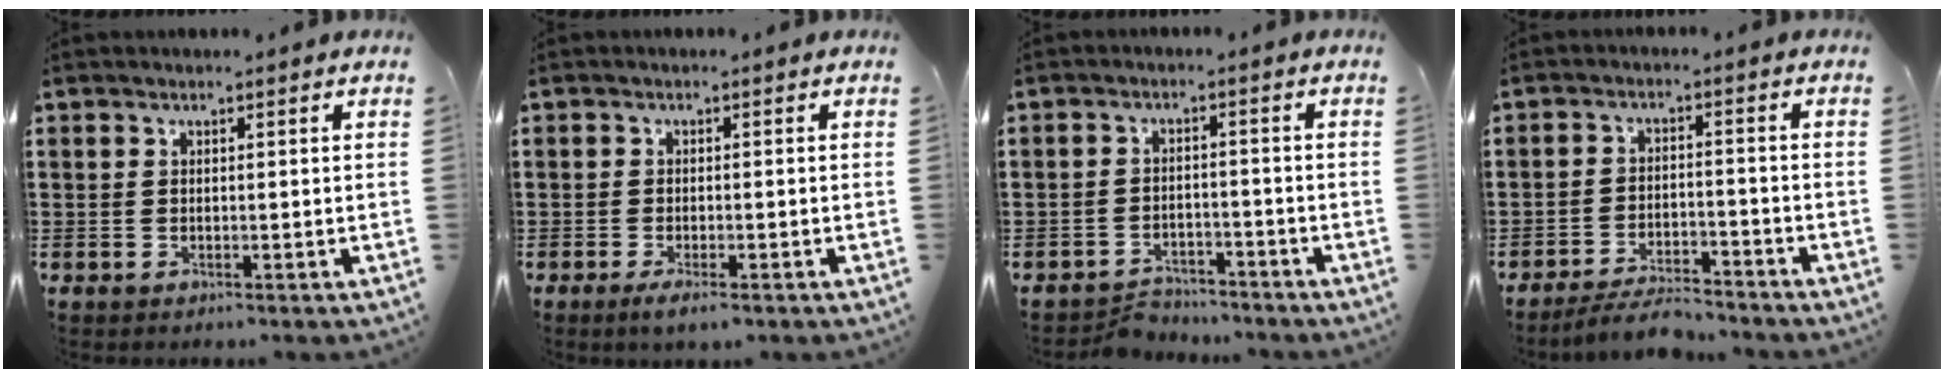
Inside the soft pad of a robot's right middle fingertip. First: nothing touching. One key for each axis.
{"total": 1.8, "fx": -1.2, "fy": 0.4, "fz": 1.3, "tx": -0.023, "ty": -0.001, "tz": -0.022}
{"total": 3.2, "fx": -3.1, "fy": 0.7, "fz": -0.1, "tx": -0.006, "ty": 0.002, "tz": -0.068}
{"total": 4.8, "fx": -4.6, "fy": 0.6, "fz": 1.3, "tx": -0.029, "ty": 0.002, "tz": -0.093}